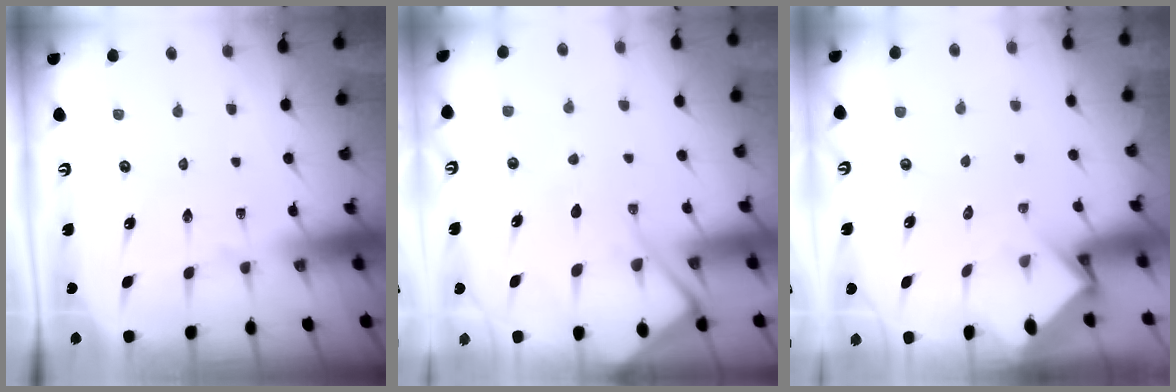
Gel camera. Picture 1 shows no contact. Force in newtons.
{"total": 10.1, "press": 10.0, "slide": 0.9}
{"total": 3.3, "press": 3.3, "slide": 0.3}